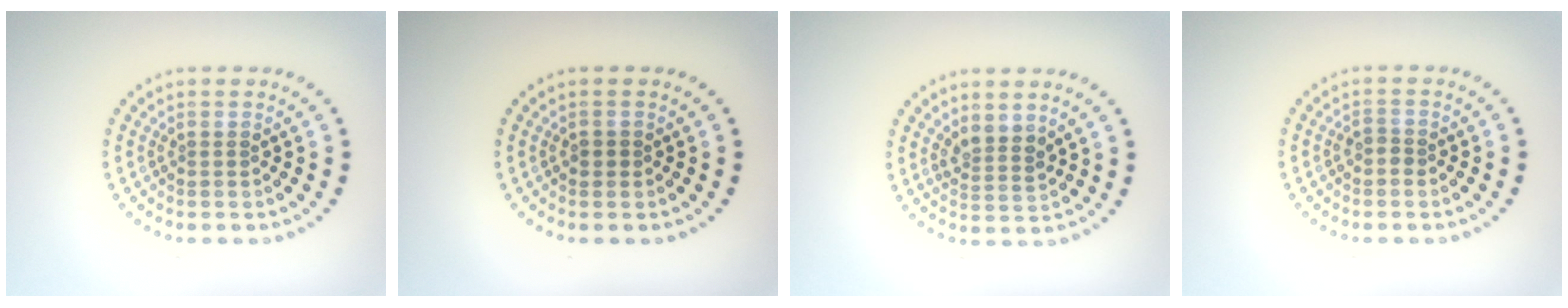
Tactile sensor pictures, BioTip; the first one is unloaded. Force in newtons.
{"total": 0.8, "press": 0.7, "slide": 0.1}
{"total": 2.3, "press": 1.9, "slide": 1.3}
{"total": 1.0, "press": 0.9, "slide": 0.5}